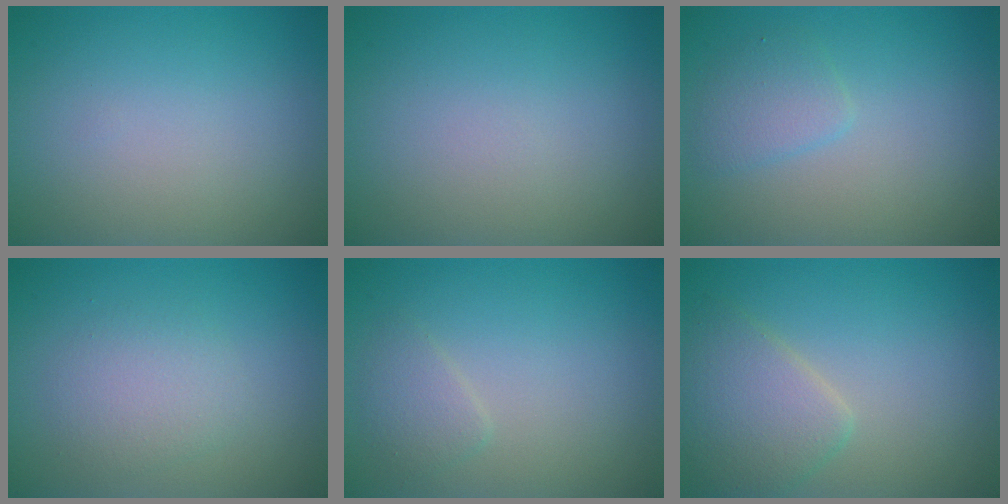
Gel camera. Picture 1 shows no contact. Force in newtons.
{"total": 0.0}
{"total": 1.9, "press": 1.9, "slide": 0.0}
{"total": 2.4, "press": 2.4, "slide": 0.0}
{"total": 1.5, "press": 1.5, "slide": 0.1}
{"total": 3.8, "press": 3.8, "slide": 0.2}